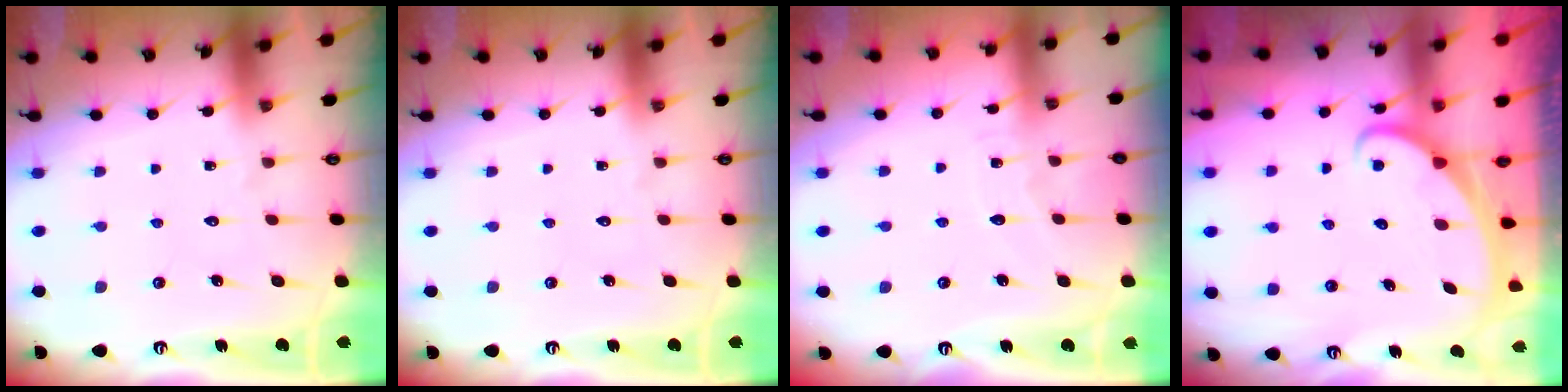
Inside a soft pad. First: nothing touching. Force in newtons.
{"total": 0.0}
{"total": 3.2, "press": 3.2, "slide": 0.4}
{"total": 2.2, "press": 2.2, "slide": 0.1}